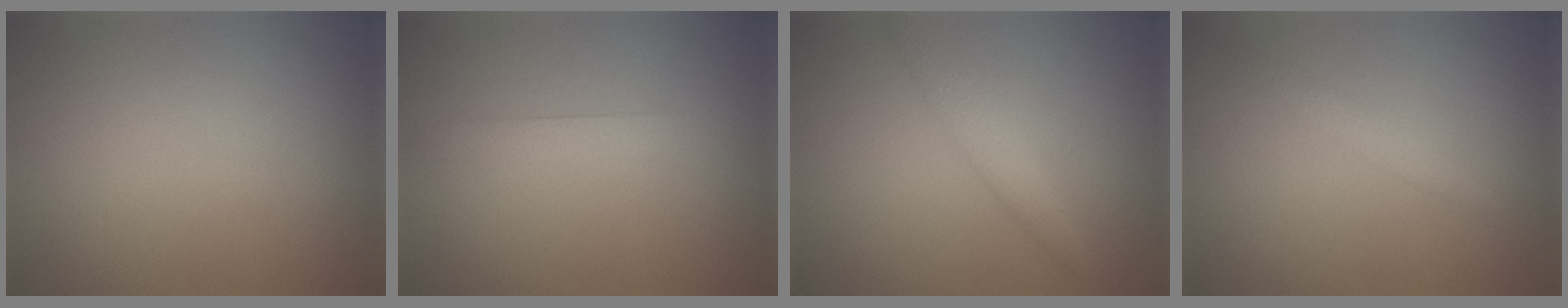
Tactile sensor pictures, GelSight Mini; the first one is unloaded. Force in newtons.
{"total": 1.5, "press": 1.5, "slide": 0.1}
{"total": 1.6, "press": 1.6, "slide": 0.1}
{"total": 1.4, "press": 1.4, "slide": 0.1}